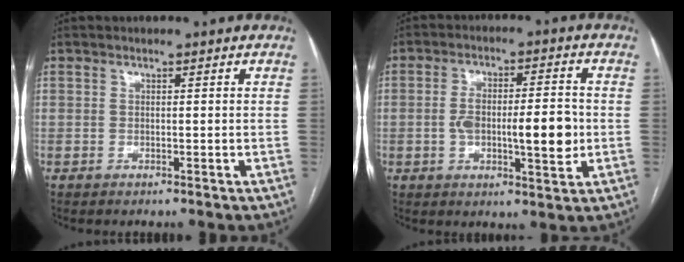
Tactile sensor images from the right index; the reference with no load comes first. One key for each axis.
{"total": 11.3, "fx": -1.1, "fy": 3.0, "fz": 10.8, "tx": -0.181, "ty": 0.008, "tz": -0.014}